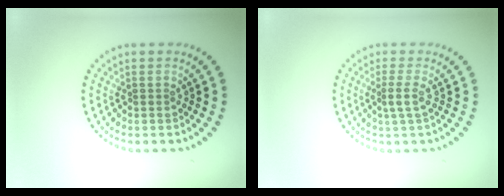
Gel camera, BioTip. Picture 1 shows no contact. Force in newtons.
{"total": 1.7, "press": 1.2, "slide": 1.2}